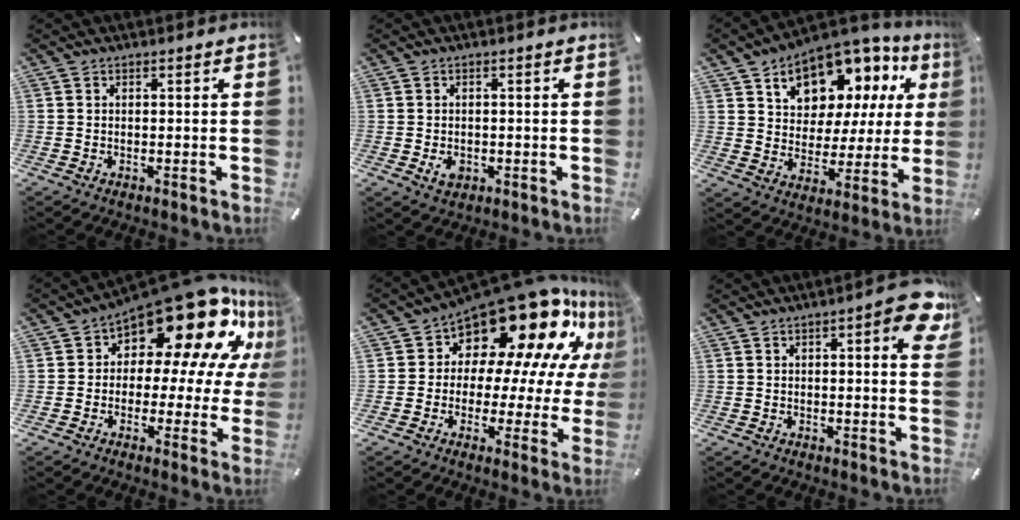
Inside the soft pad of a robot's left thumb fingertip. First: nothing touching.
{"total": 2.8, "force": [-0.7, 2.2, 1.6], "torque": [-0.028, -0.003, -0.016]}
{"total": 11.9, "force": [8.2, 7.8, 3.8], "torque": [-0.071, -0.067, 0.146]}
{"total": 20.5, "force": [12.3, 9.7, 13.3], "torque": [-0.191, -0.096, 0.209]}
{"total": 19.9, "force": [14.2, 9.7, 10.1], "torque": [-0.141, -0.126, 0.246]}
{"total": 8.2, "force": [3.1, 2.5, 7.1], "torque": [-0.095, -0.010, 0.048]}